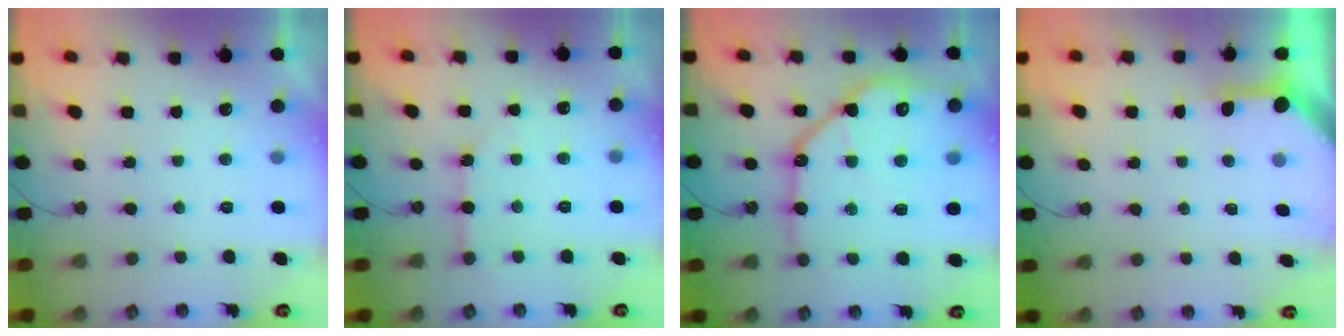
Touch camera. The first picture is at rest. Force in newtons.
{"total": 2.1, "press": 2.1, "slide": 0.3}
{"total": 20.9, "press": 20.8, "slide": 2.3}
{"total": 3.9, "press": 3.8, "slide": 0.5}